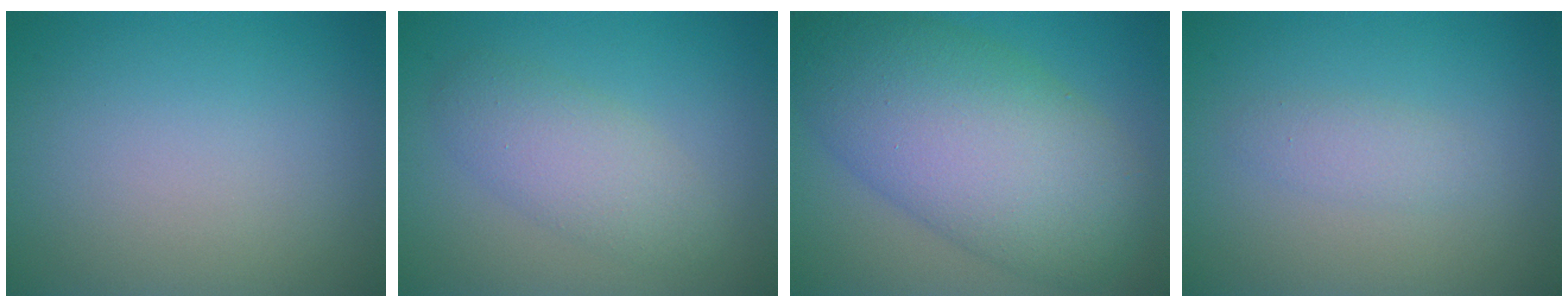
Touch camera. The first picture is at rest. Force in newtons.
{"total": 3.5, "press": 3.5, "slide": 0.1}
{"total": 11.6, "press": 11.6, "slide": 0.3}
{"total": 1.4, "press": 1.4, "slide": 0.0}